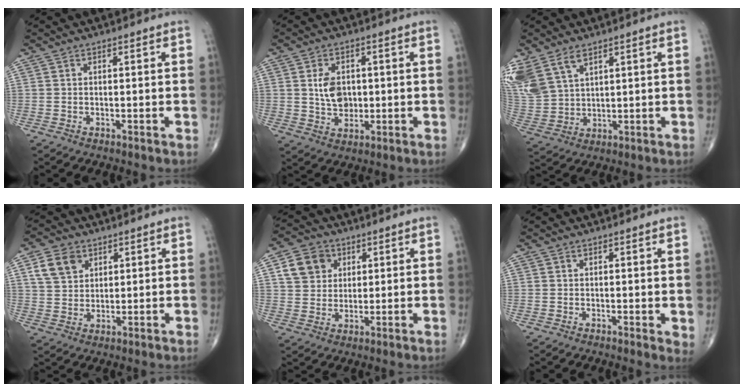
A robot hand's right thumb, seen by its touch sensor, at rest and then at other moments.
{"total": 6.4, "force": [0.8, 4.5, 4.4], "torque": [-0.062, -0.005, 0.020]}
{"total": 12.8, "force": [7.3, 7.6, 7.4], "torque": [-0.178, -0.009, 0.161]}
{"total": 7.1, "force": [3.2, 5.3, 3.4], "torque": [-0.046, -0.008, 0.063]}
{"total": 8.4, "force": [3.0, 7.0, 3.4], "torque": [-0.035, -0.004, 0.054]}
{"total": 1.9, "force": [0.6, 0.8, 1.6], "torque": [-0.021, -0.008, 0.006]}